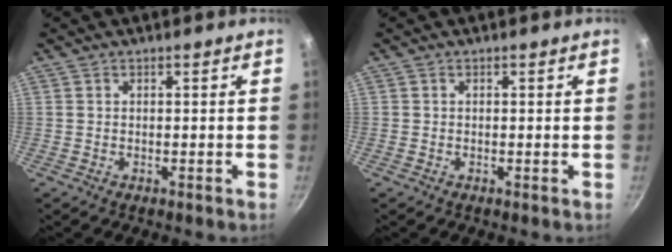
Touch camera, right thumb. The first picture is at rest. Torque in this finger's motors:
{"motor_torque": [-0.10, -0.02, 0.43, -0.22, 0.03]}